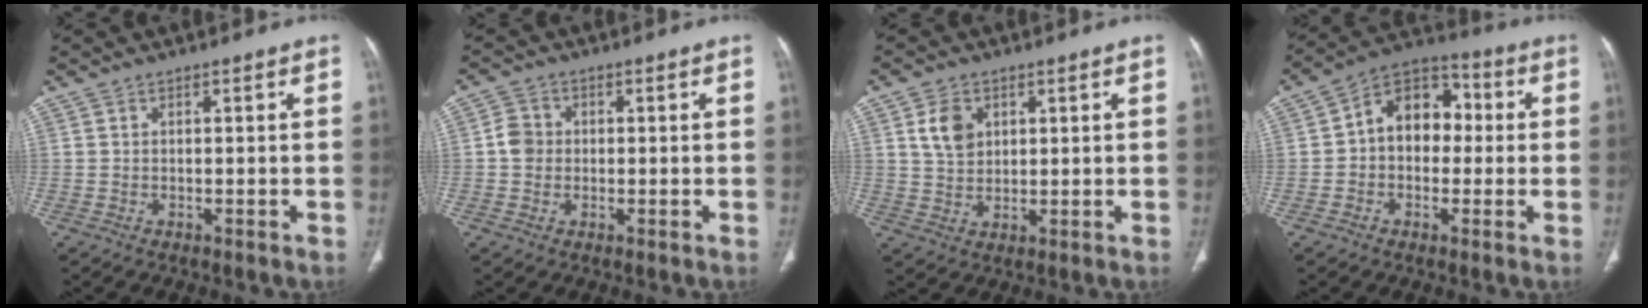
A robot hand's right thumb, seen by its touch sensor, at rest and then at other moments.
{"total": 3.6, "force": [-0.1, 3.2, 1.6], "torque": [-0.018, 0.008, -0.008]}
{"total": 5.7, "force": [2.2, 4.1, 3.3], "torque": [-0.044, -0.011, 0.044]}
{"total": 12.0, "force": [0.7, 8.7, 8.2], "torque": [-0.086, 0.036, -0.003]}